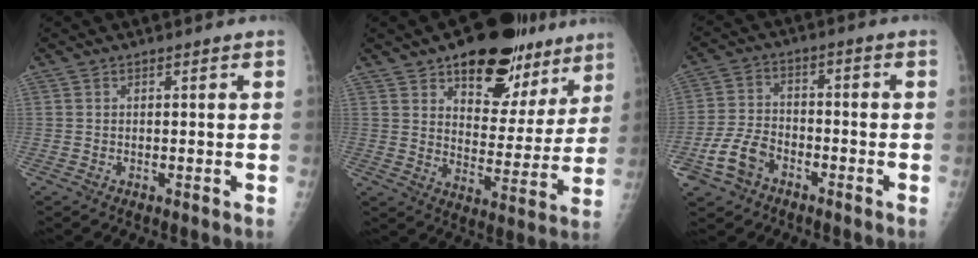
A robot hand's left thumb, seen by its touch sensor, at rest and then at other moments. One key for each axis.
{"total": 19.7, "fx": 12.6, "fy": 10.5, "fz": 10.8, "tx": -0.086, "ty": -0.056, "tz": 0.181}
{"total": 8.9, "fx": -4.6, "fy": 6.1, "fz": 4.6, "tx": -0.090, "ty": 0.028, "tz": -0.086}